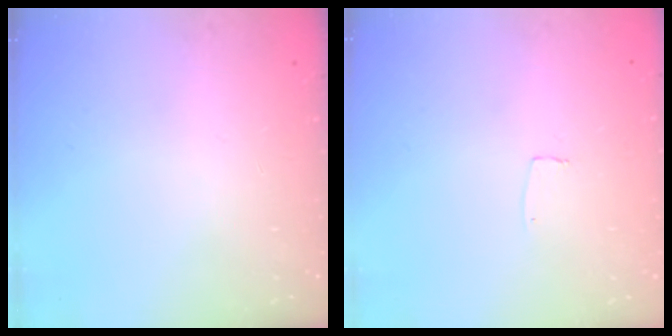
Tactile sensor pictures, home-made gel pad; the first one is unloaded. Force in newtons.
{"total": 3.0, "press": 3.0, "slide": 0.2}